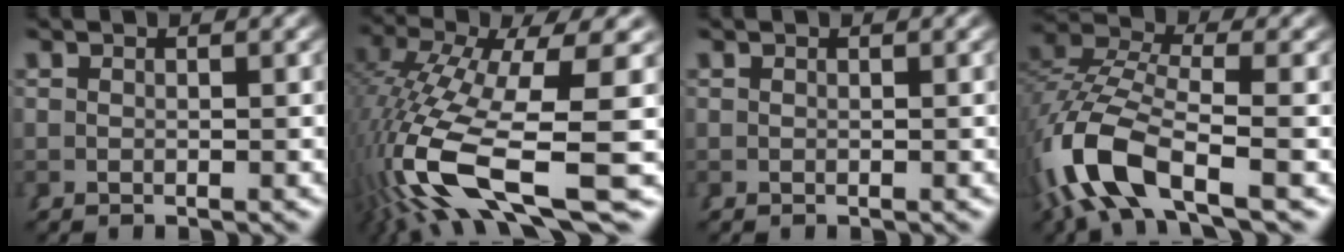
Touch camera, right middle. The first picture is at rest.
{"total": 11.1, "force": [-3.5, 4.4, 9.6], "torque": [-0.192, -0.034, -0.029]}
{"total": 0.0}
{"total": 6.9, "force": [-2.1, 3.7, 5.4], "torque": [-0.142, -0.022, -0.024]}